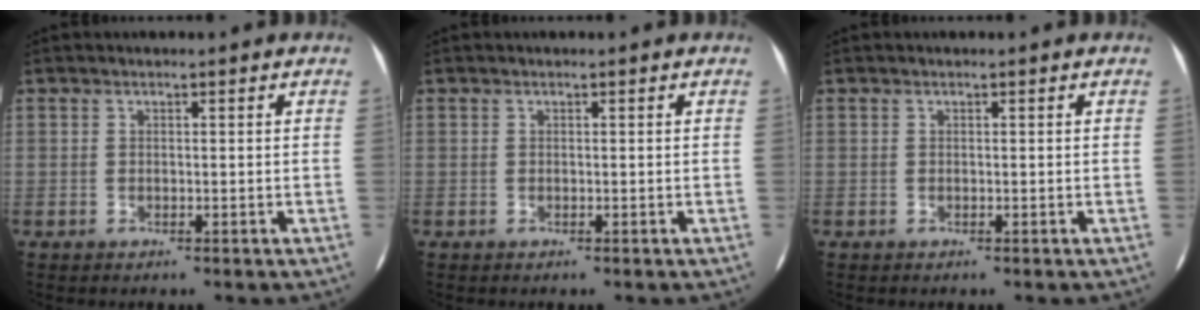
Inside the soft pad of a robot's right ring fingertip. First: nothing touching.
{"total": 0.0}
{"total": 0.0}